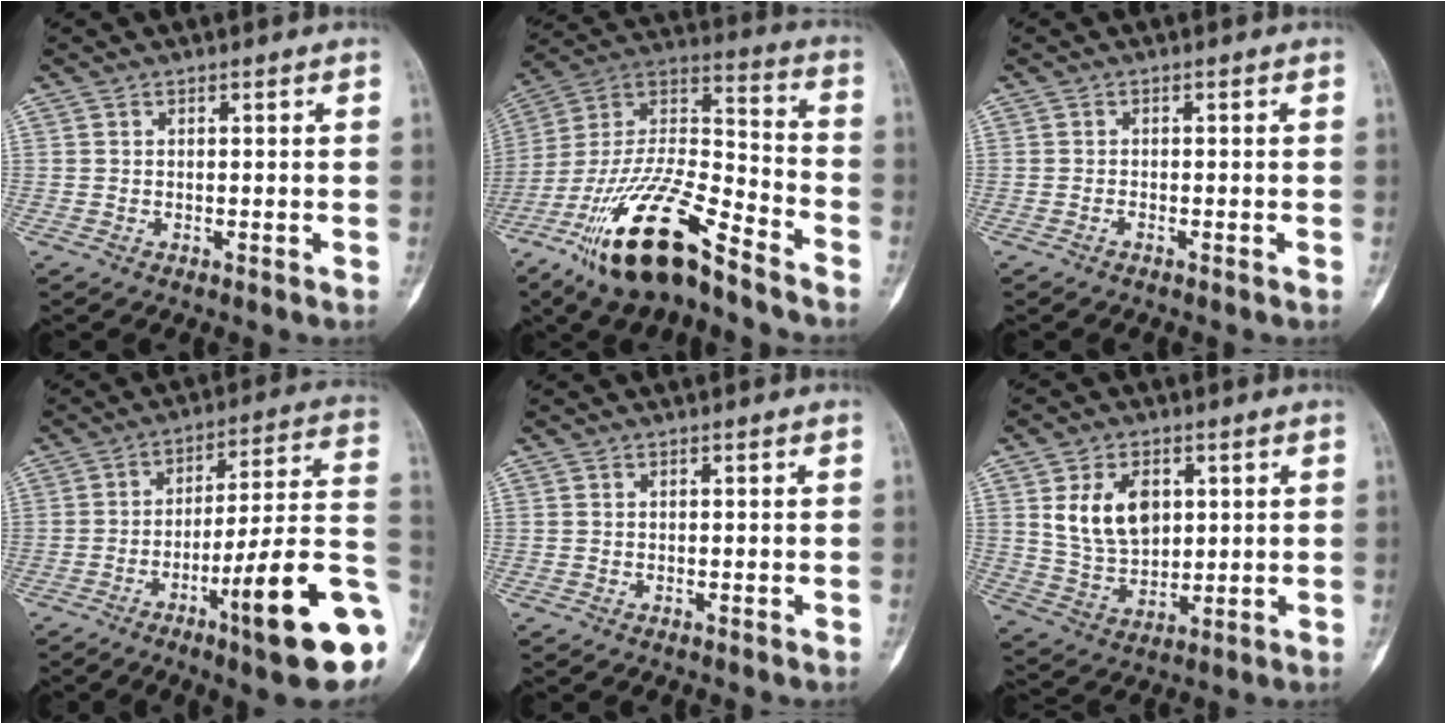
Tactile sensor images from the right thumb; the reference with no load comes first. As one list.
[{"total": 23.1, "force": [-15.1, 6.9, 16.1], "torque": [-0.333, 0.062, -0.276]}, {"total": 0.5, "force": [-0.4, 0.2, 0.3], "torque": [-0.006, 0.001, -0.010]}, {"total": 21.2, "force": [-8.0, 3.2, 19.4], "torque": [-0.232, 0.034, -0.115]}, {"total": 0.0}, {"total": 11.1, "force": [3.2, 7.5, 7.6], "torque": [-0.111, -0.017, 0.070]}]